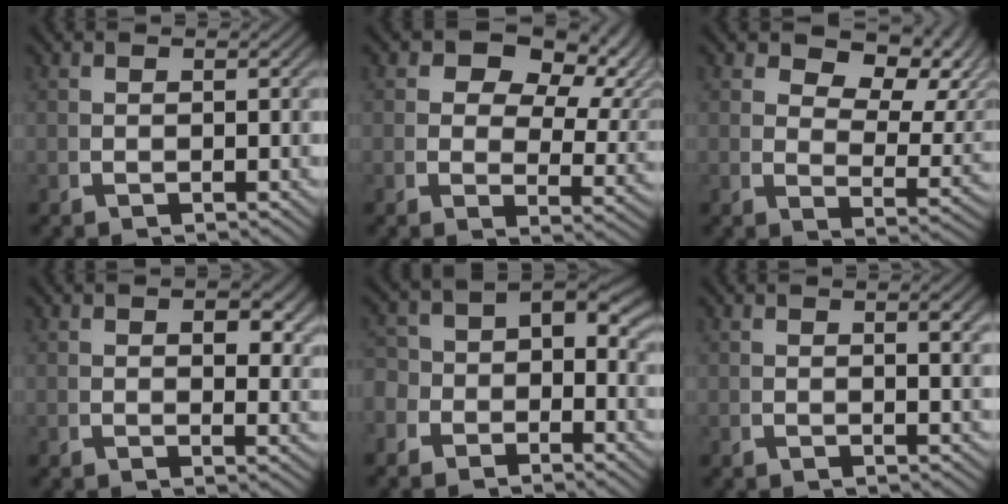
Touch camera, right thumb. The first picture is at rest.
{"total": 8.5, "force": [3.3, 5.5, 5.6], "torque": [-0.082, -0.001, 0.046]}
{"total": 6.5, "force": [3.4, 3.5, 4.4], "torque": [-0.059, -0.013, 0.058]}
{"total": 2.5, "force": [0.9, 1.3, 2.0], "torque": [-0.027, -0.010, 0.015]}
{"total": 6.2, "force": [-0.7, 5.0, 3.6], "torque": [-0.058, -0.012, -0.011]}
{"total": 1.3, "force": [0.5, 0.2, 1.2], "torque": [-0.015, 0.000, 0.009]}